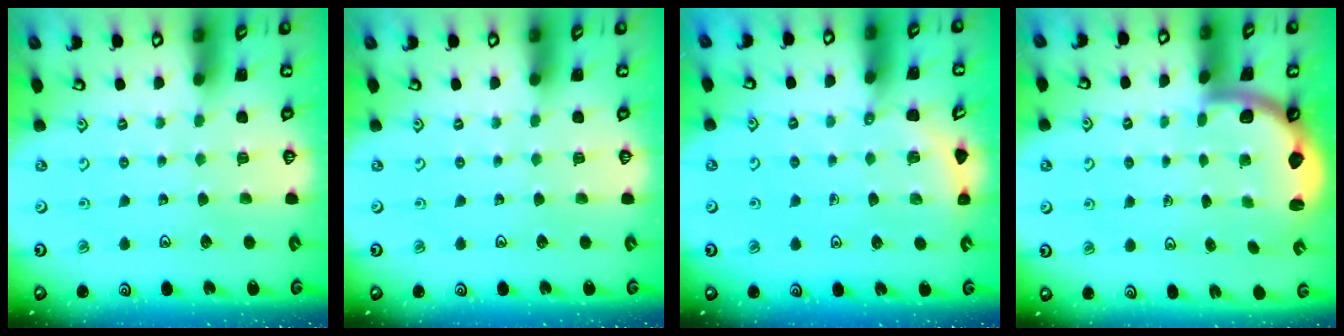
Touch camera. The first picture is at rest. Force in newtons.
{"total": 0.0}
{"total": 2.6, "press": 2.6, "slide": 0.2}
{"total": 2.0, "press": 1.9, "slide": 0.5}